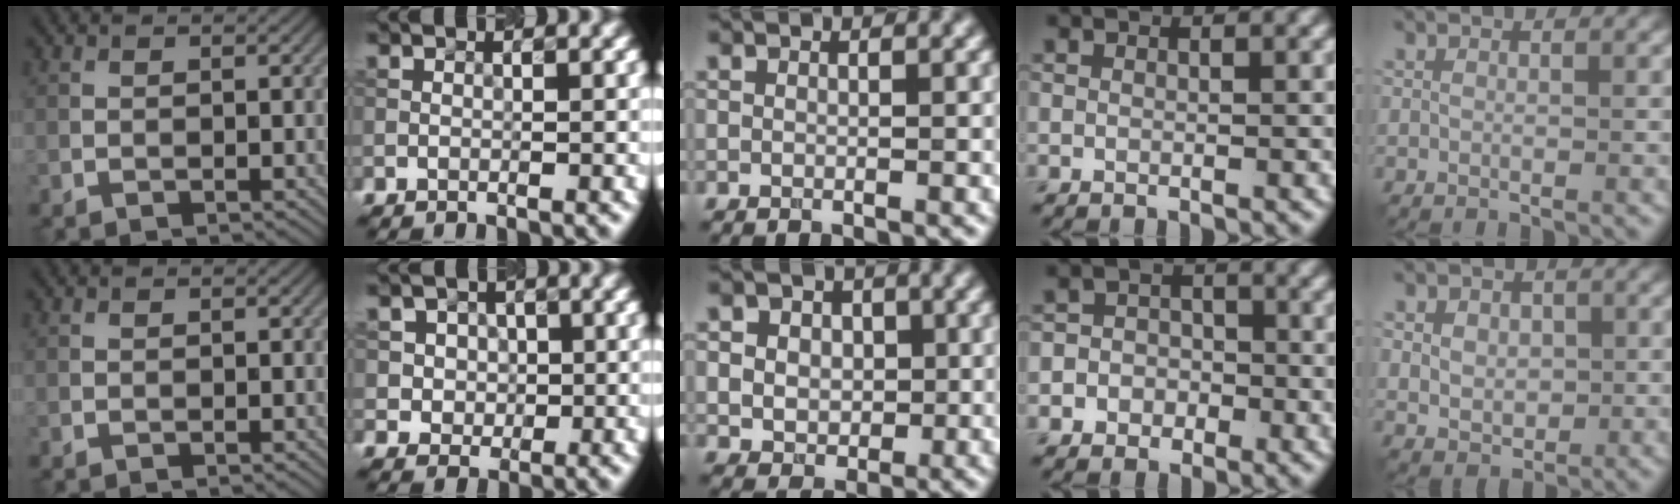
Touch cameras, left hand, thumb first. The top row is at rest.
{"index": {"total": 3.8, "force": [1.1, 3.4, 1.3], "torque": [-0.009, 0.006, 0.016]}, "middle": {"total": 6.7, "force": [1.8, 5.4, 3.5], "torque": [-0.058, 0.029, 0.010]}, "ring": {"total": 3.7, "force": [-1.3, 3.3, 0.8], "torque": [0.016, 0.009, -0.042]}, "little": {"total": 3.5, "force": [0.5, 2.7, 2.2], "torque": [-0.041, 0.006, 0.006]}}